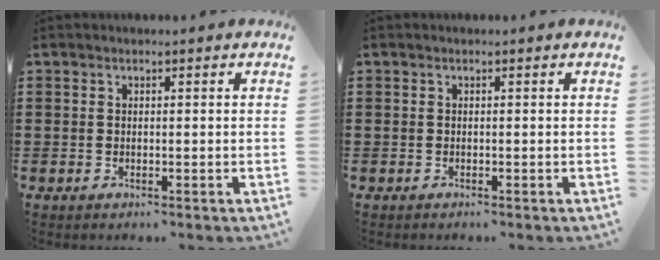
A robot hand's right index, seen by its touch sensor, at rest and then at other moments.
{"total": 0.0}